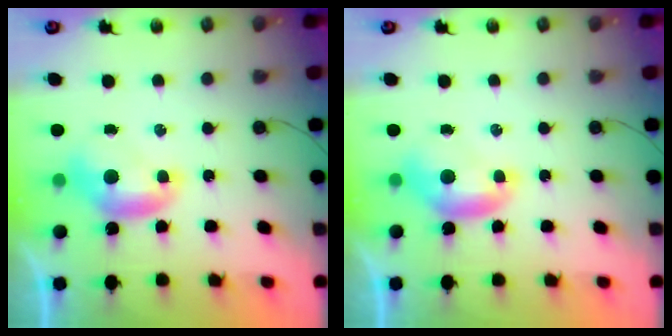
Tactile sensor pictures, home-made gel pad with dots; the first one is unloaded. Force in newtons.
{"total": 0.0}